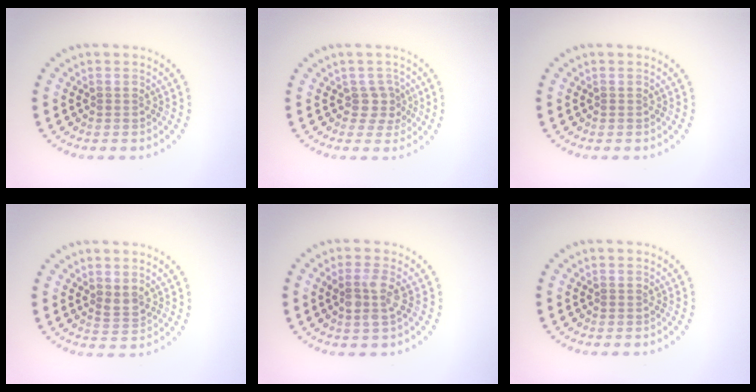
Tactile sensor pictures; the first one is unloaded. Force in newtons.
{"total": 1.9, "press": 1.5, "slide": 1.2}
{"total": 0.0}
{"total": 1.2, "press": 1.2, "slide": 0.5}
{"total": 2.3, "press": 2.1, "slide": 1.1}
{"total": 0.0}